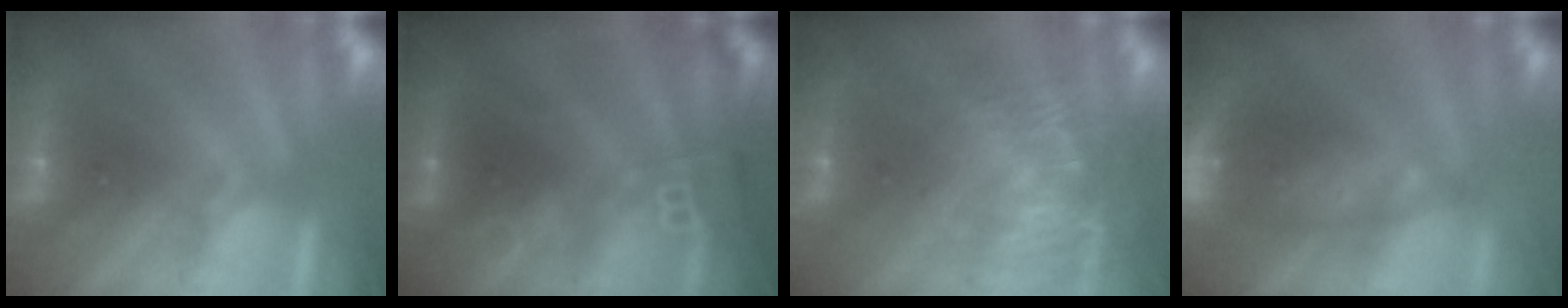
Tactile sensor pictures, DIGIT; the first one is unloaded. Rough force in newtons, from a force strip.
{"total": 2.7}
{"total": 7.4}
{"total": 7.3}